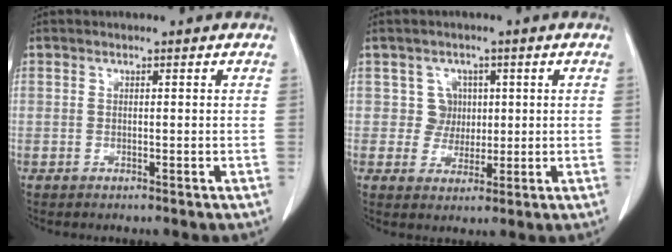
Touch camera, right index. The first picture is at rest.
{"total": 3.7, "force": [0.8, 3.6, 0.1], "torque": [0.008, 0.008, 0.014]}